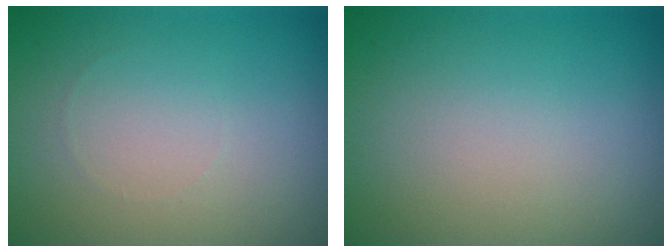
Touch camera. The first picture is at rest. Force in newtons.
{"total": 0.0}